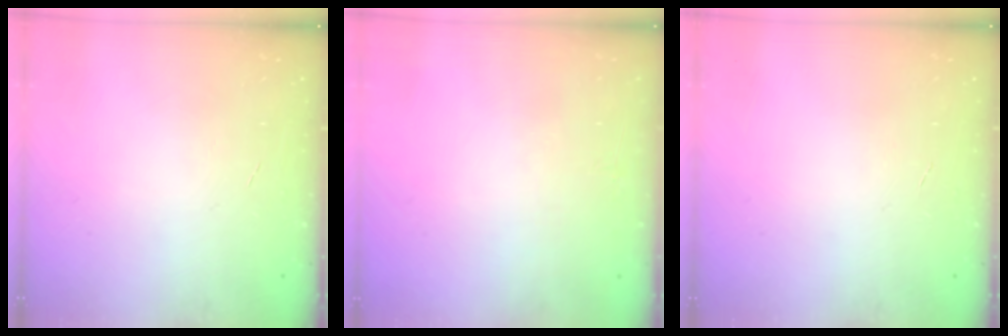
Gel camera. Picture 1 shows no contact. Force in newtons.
{"total": 0.0}
{"total": 0.0}